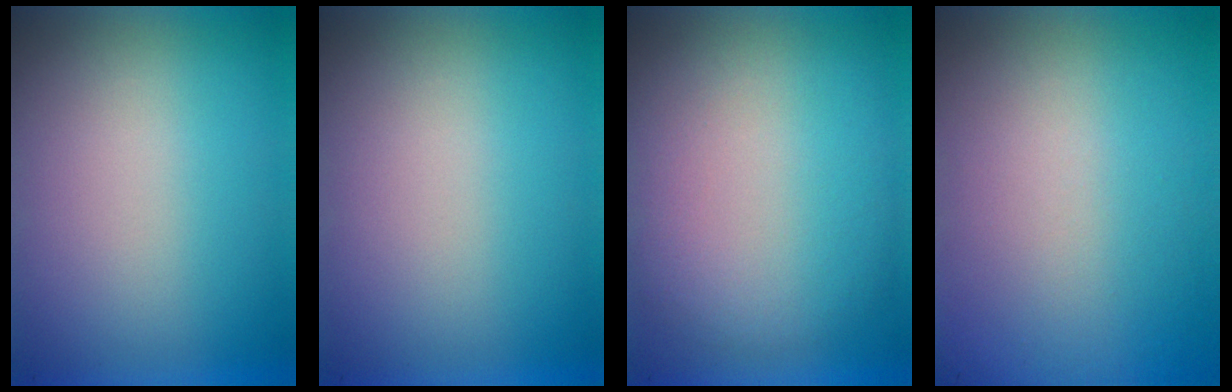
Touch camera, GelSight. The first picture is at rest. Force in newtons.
{"total": 0.0}
{"total": 2.2}
{"total": 5.4}